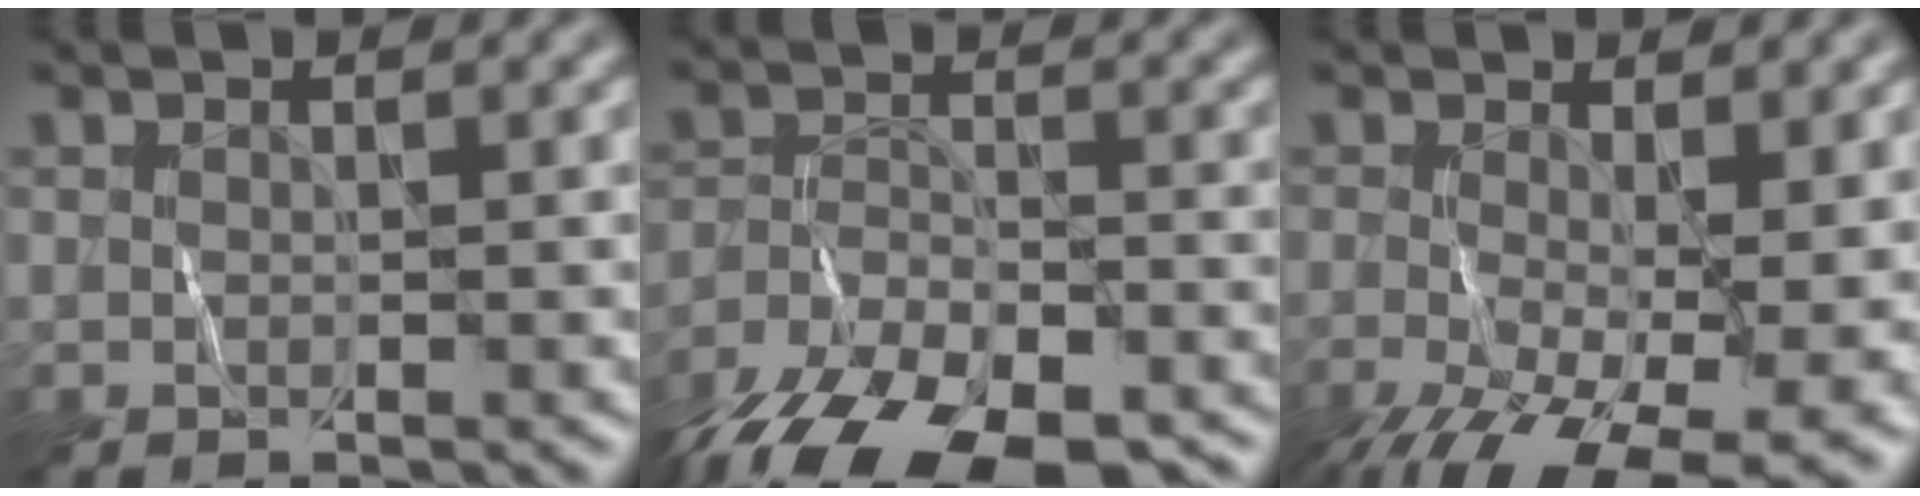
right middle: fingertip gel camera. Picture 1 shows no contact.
{"total": 13.9, "force": [-11.1, 5.4, 6.3], "torque": [-0.124, -0.042, -0.166]}
{"total": 12.8, "force": [-4.8, 5.6, 10.4], "torque": [-0.192, -0.049, -0.067]}